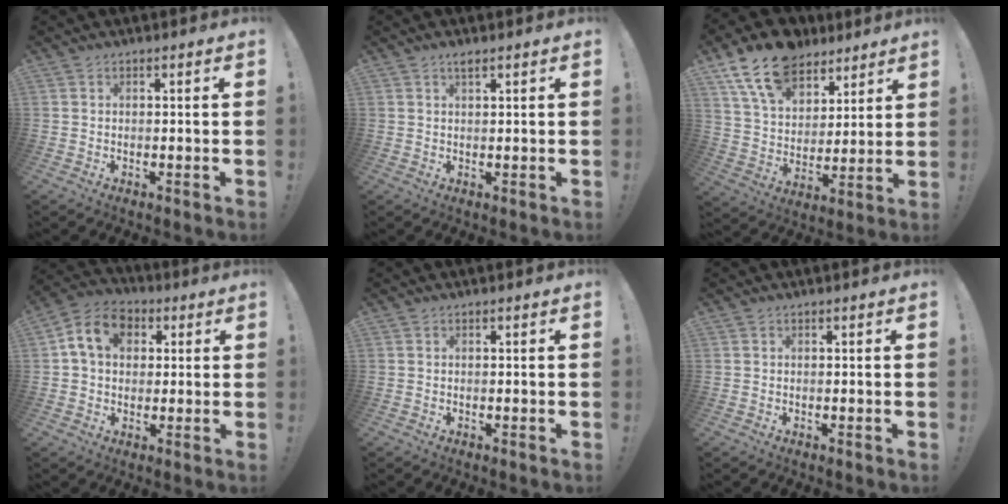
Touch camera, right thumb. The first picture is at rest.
{"total": 1.5, "force": [1.1, 0.2, 1.0], "torque": [-0.021, 0.000, 0.019]}
{"total": 16.8, "force": [11.3, 10.1, 7.2], "torque": [-0.133, -0.068, 0.211]}
{"total": 11.9, "force": [3.5, 9.1, 6.9], "torque": [-0.104, 0.007, 0.069]}
{"total": 0.0}
{"total": 0.0}